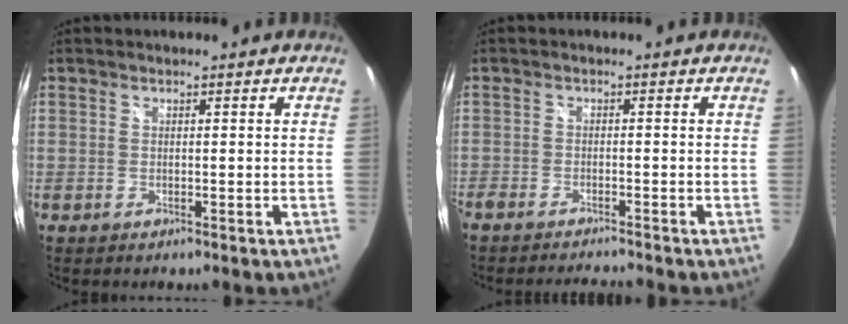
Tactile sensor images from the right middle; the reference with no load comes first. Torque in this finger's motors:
{"motor_torque": [0.81, -0.85, 0.08, 0.06]}